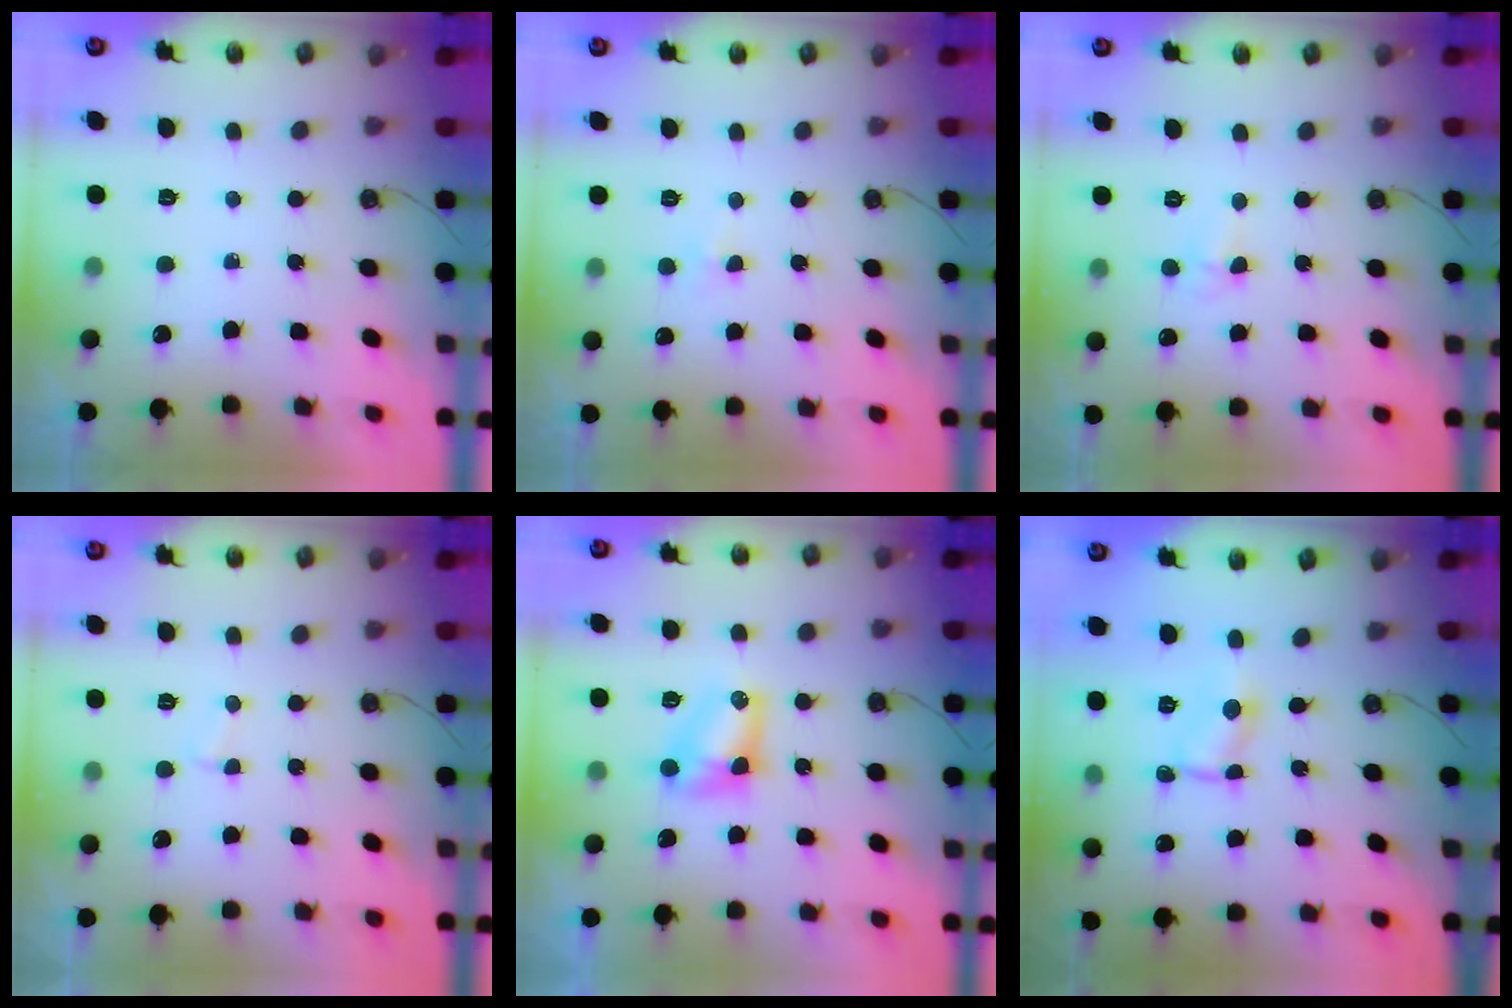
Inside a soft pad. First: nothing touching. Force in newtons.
{"total": 3.0, "press": 2.9, "slide": 0.6}
{"total": 3.0, "press": 2.9, "slide": 0.7}
{"total": 2.3, "press": 2.3, "slide": 0.3}
{"total": 6.2, "press": 6.2, "slide": 0.6}
{"total": 1.0, "press": 1.0, "slide": 0.1}